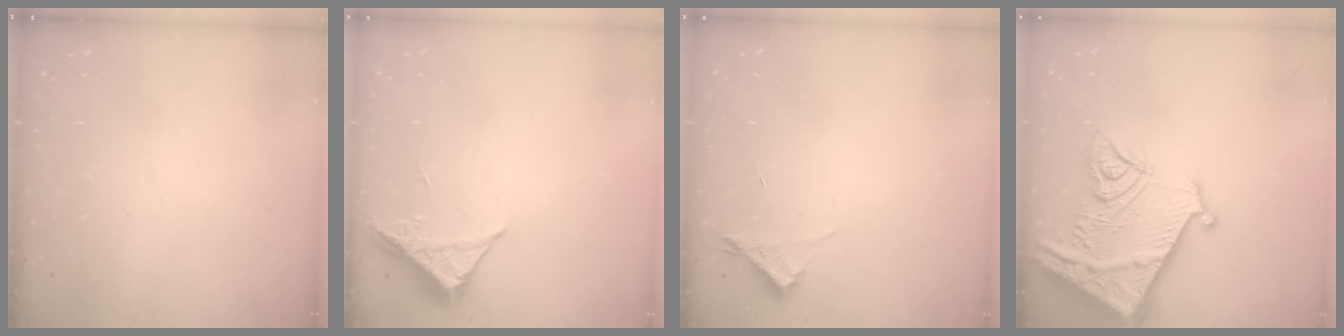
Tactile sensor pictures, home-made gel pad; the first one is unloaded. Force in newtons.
{"total": 5.2, "press": 5.1, "slide": 0.3}
{"total": 3.0, "press": 3.0, "slide": 0.3}
{"total": 18.7, "press": 18.6, "slide": 2.1}